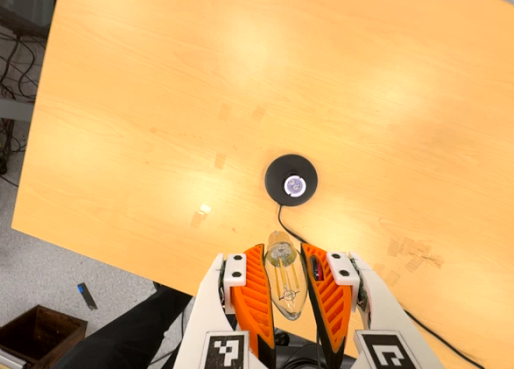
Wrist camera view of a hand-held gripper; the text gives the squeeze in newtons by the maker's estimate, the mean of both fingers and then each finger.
{"total": 19.8, "left": 21.2, "right": 18.4}